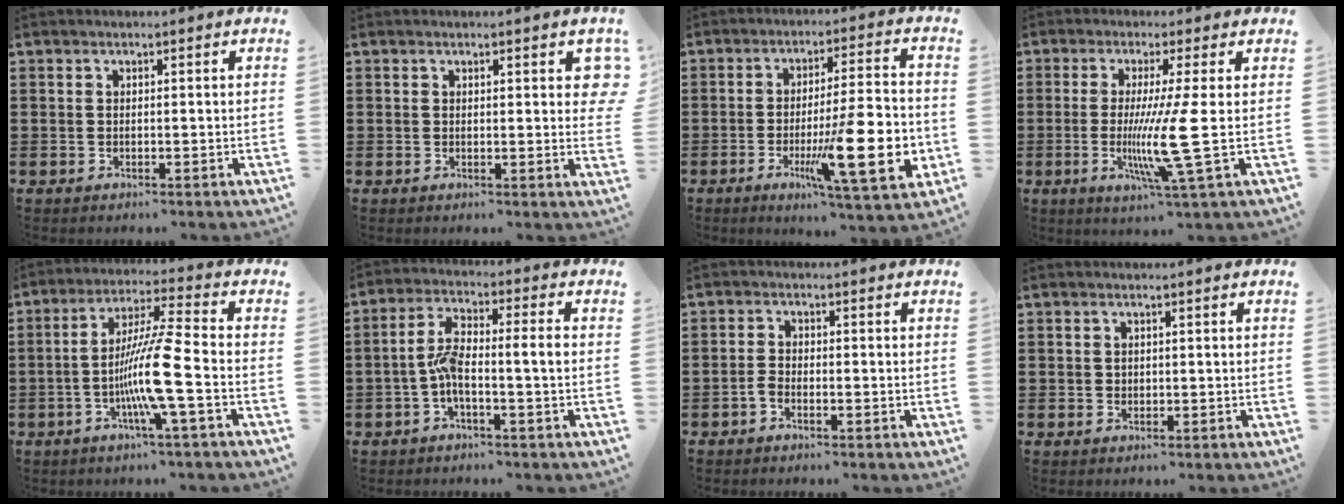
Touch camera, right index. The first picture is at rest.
{"total": 1.7, "force": [0.7, 0.7, 1.4], "torque": [-0.013, -0.002, 0.009]}
{"total": 17.0, "force": [-4.4, 3.6, 16.1], "torque": [-0.256, -0.006, -0.059]}
{"total": 9.3, "force": [-1.2, -1.2, 9.2], "torque": [-0.187, -0.034, -0.033]}
{"total": 10.9, "force": [-3.2, -0.3, 10.4], "torque": [-0.206, -0.012, -0.069]}
{"total": 6.6, "force": [-1.5, 1.2, 6.3], "torque": [-0.133, -0.003, -0.035]}
{"total": 1.6, "force": [-1.1, 0.6, 0.9], "torque": [-0.027, -0.001, -0.024]}
{"total": 0.7, "force": [0.2, 0.6, 0.3], "torque": [-0.009, 0.004, 0.004]}